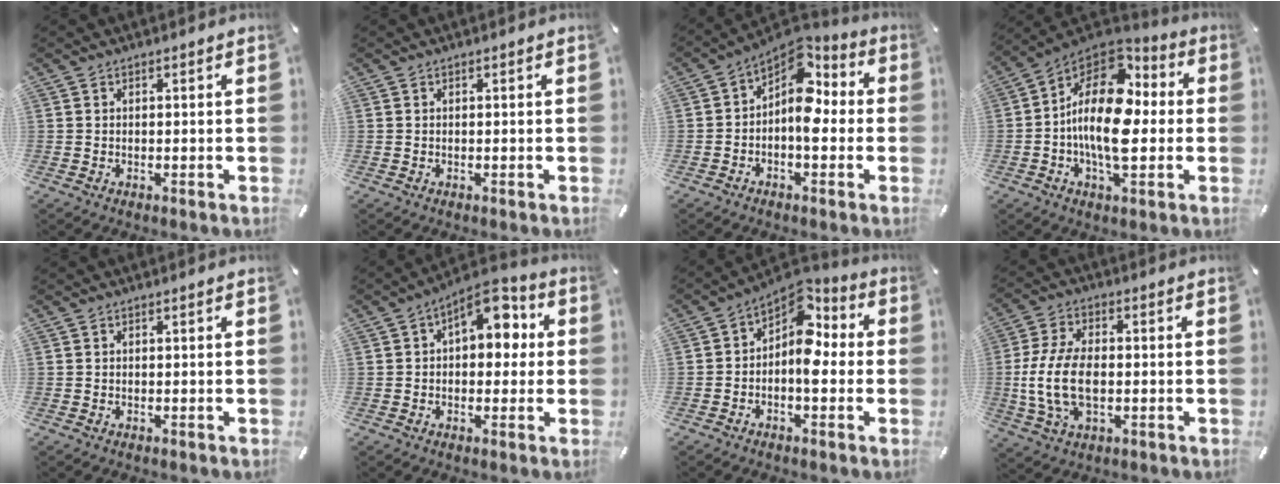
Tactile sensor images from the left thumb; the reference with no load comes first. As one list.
[{"total": 0.0}, {"total": 10.0, "force": [1.2, 6.6, 7.4], "torque": [-0.121, -0.031, 0.019]}, {"total": 18.1, "force": [-0.5, 10.1, 15.0], "torque": [-0.293, -0.010, -0.014]}, {"total": 0.0}, {"total": 9.9, "force": [3.6, 6.0, 7.1], "torque": [-0.078, -0.026, 0.055]}, {"total": 9.0, "force": [1.0, 6.0, 6.7], "torque": [-0.117, -0.028, 0.014]}, {"total": 12.7, "force": [-1.4, 7.5, 10.2], "torque": [-0.220, 0.000, -0.021]}]